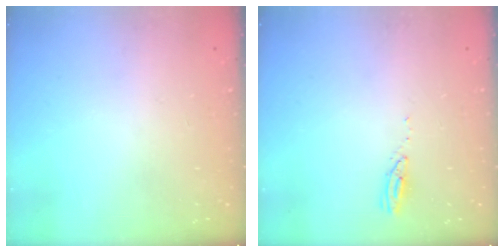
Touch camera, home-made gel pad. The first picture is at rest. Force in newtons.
{"total": 2.9, "press": 2.9, "slide": 0.2}